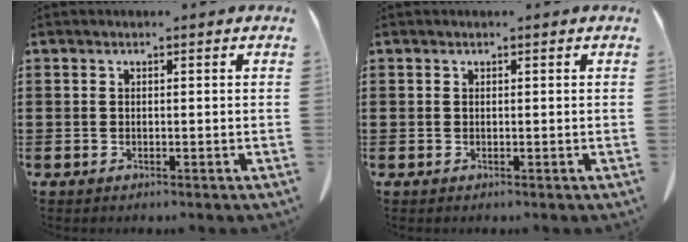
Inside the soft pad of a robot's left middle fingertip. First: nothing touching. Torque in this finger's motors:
{"motor_torque": [-0.59, 0.66, -0.12, -0.03]}